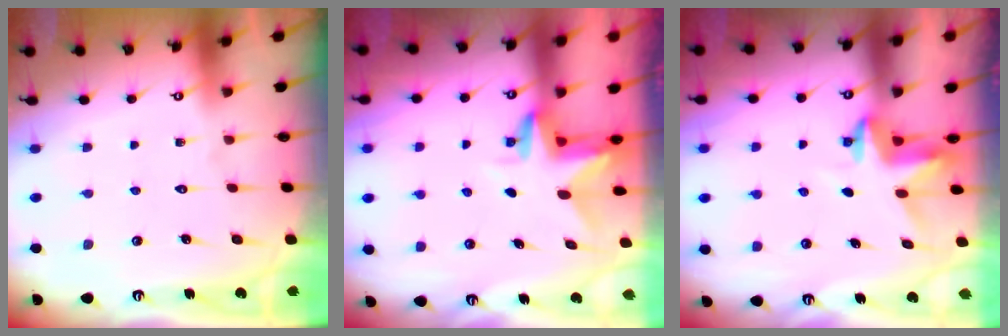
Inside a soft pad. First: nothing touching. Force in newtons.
{"total": 3.1, "press": 3.0, "slide": 0.3}
{"total": 3.5, "press": 3.5, "slide": 0.3}